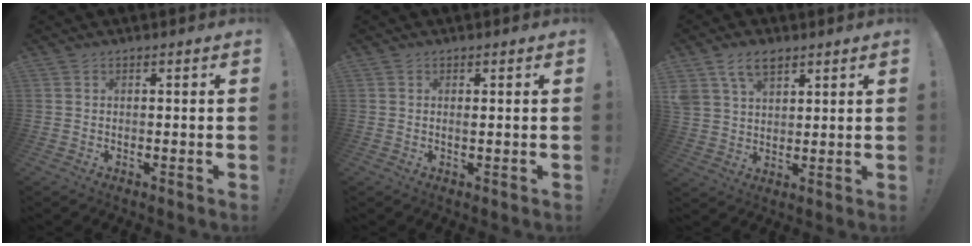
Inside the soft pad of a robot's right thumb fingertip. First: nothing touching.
{"total": 0.6, "force": [0.2, -0.2, 0.5], "torque": [-0.004, -0.003, 0.002]}
{"total": 8.2, "force": [5.1, 5.0, 4.1], "torque": [-0.075, -0.012, 0.099]}